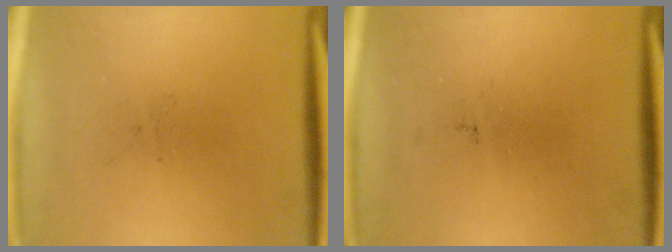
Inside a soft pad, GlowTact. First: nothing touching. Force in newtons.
{"total": 0.0}